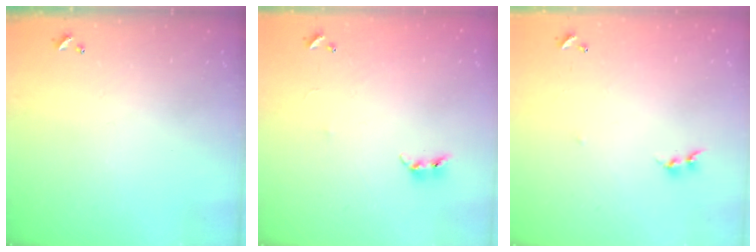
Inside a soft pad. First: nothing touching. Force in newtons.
{"total": 6.5, "press": 6.5, "slide": 0.4}
{"total": 7.6, "press": 7.6, "slide": 0.4}